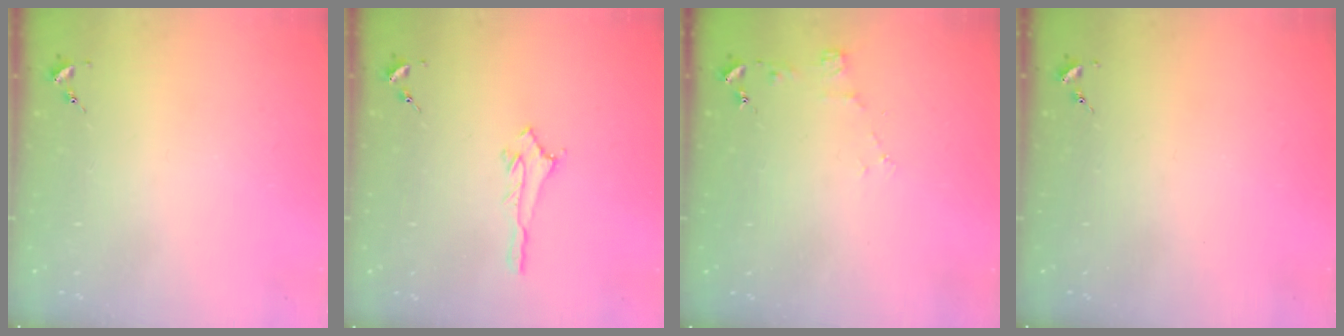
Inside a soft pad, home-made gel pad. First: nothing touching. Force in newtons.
{"total": 2.8, "press": 2.8, "slide": 0.3}
{"total": 4.0, "press": 3.9, "slide": 0.5}
{"total": 0.0}